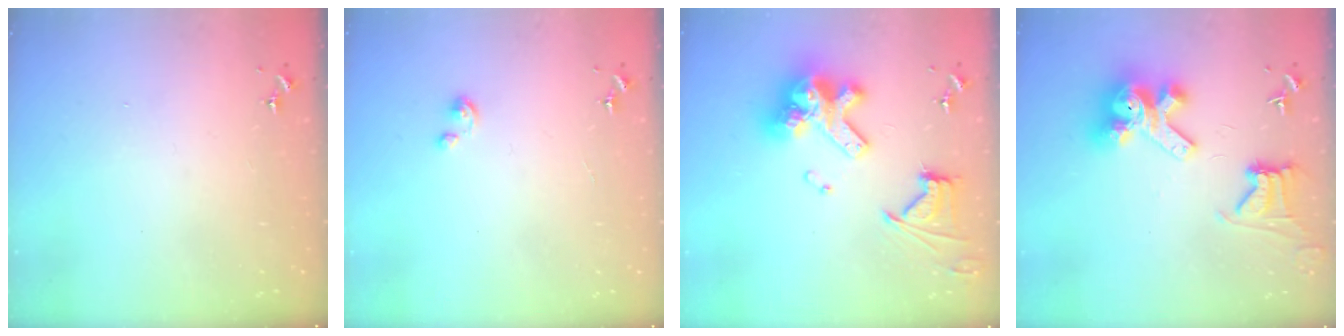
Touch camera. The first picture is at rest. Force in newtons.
{"total": 1.9, "press": 1.9, "slide": 0.1}
{"total": 20.0, "press": 19.9, "slide": 2.4}
{"total": 13.5, "press": 13.4, "slide": 1.7}